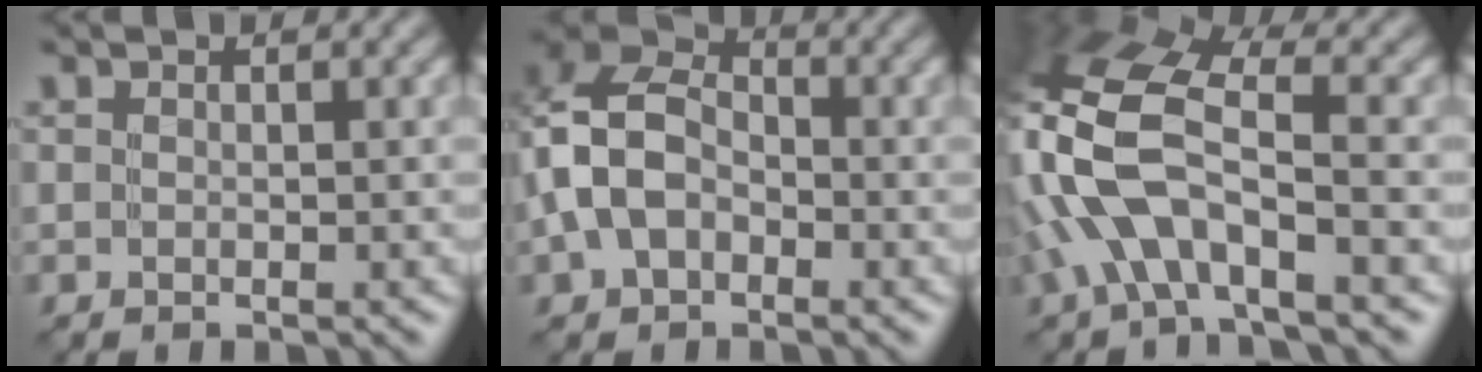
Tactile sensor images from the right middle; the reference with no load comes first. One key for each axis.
{"total": 8.0, "fx": -1.2, "fy": 5.7, "fz": 5.5, "tx": -0.122, "ty": 0.015, "tz": -0.037}
{"total": 8.8, "fx": -2.7, "fy": 4.0, "fz": 7.5, "tx": -0.170, "ty": 0.012, "tz": -0.067}